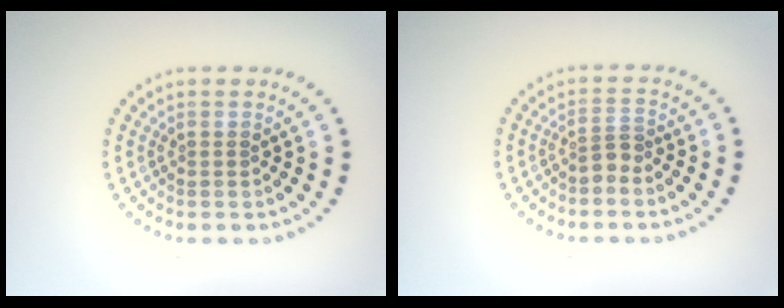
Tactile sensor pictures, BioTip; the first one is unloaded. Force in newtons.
{"total": 1.8, "press": 1.3, "slide": 1.3}